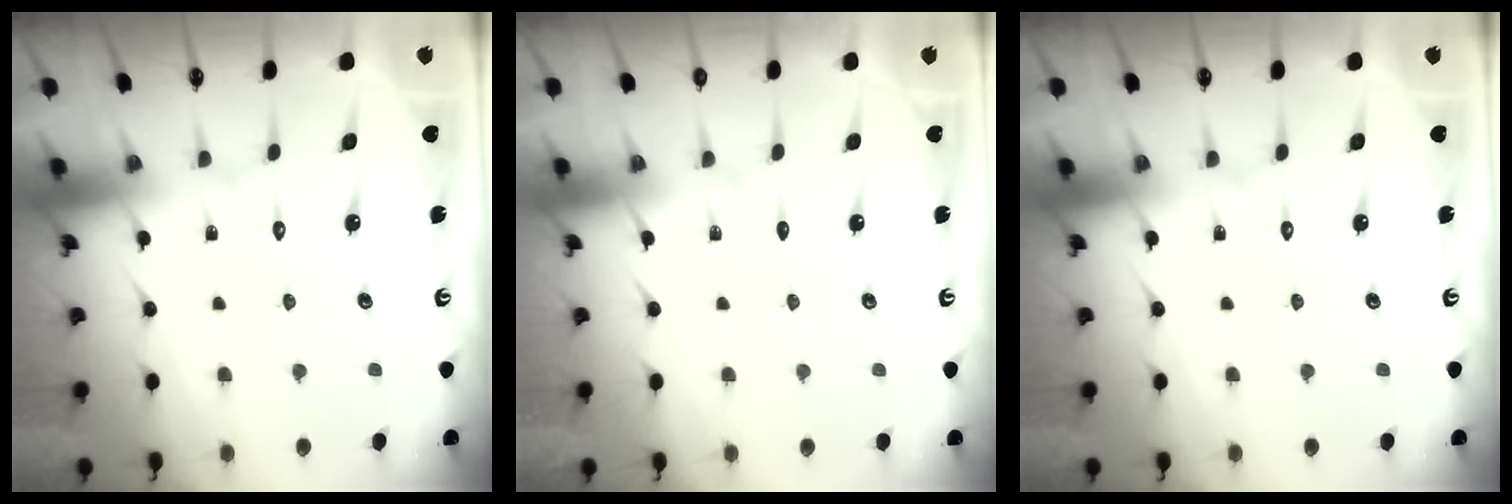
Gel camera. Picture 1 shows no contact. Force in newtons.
{"total": 0.0}
{"total": 0.0}